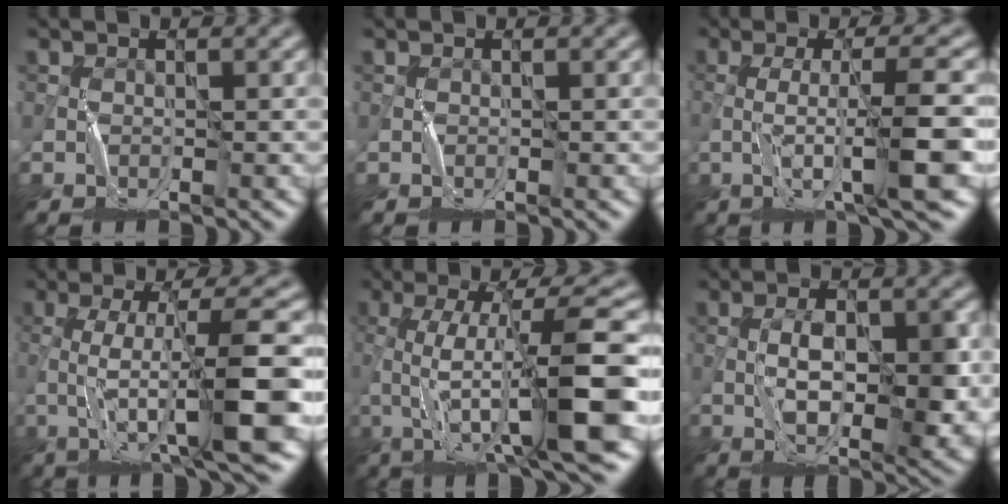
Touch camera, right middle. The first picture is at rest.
{"total": 0.0}
{"total": 6.4, "force": [-1.2, 0.2, 6.3], "torque": [-0.097, 0.010, -0.021]}
{"total": 8.6, "force": [-1.8, 1.0, 8.3], "torque": [-0.124, 0.017, -0.034]}
{"total": 10.8, "force": [-1.9, 1.7, 10.5], "torque": [-0.164, 0.021, -0.030]}
{"total": 6.7, "force": [-0.5, 2.5, 6.2], "torque": [-0.103, -0.005, -0.003]}